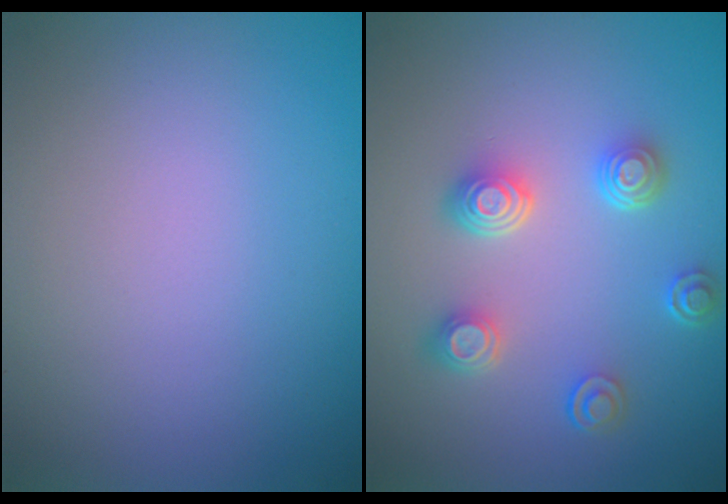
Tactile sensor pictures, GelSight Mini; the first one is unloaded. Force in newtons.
{"total": 4.1, "press": 3.2, "slide": 2.6}